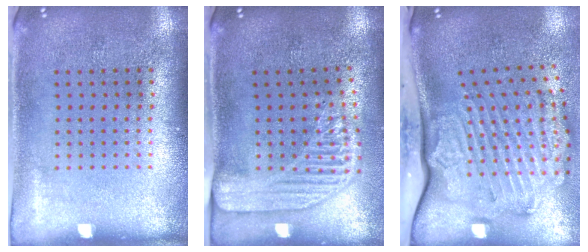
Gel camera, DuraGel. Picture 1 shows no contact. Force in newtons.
{"total": 2.2, "press": 1.7, "slide": 1.3}
{"total": 3.6, "press": 2.3, "slide": 2.7}